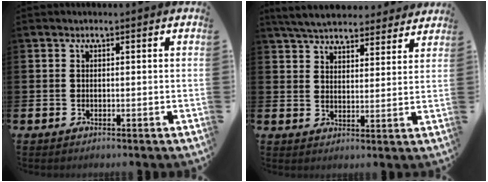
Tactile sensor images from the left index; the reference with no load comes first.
{"total": 5.9, "force": [5.7, 1.2, 0.9], "torque": [-0.036, -0.032, 0.102]}